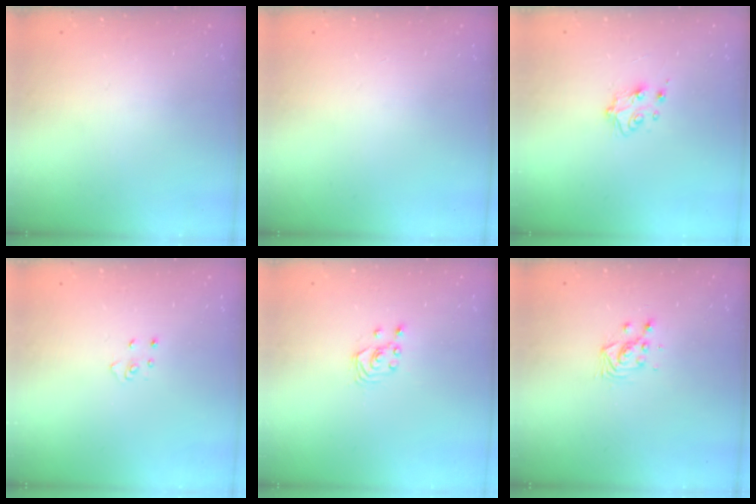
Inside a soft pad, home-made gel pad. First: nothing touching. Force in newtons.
{"total": 0.0}
{"total": 4.8, "press": 4.8, "slide": 0.4}
{"total": 3.2, "press": 3.2, "slide": 0.3}
{"total": 2.1, "press": 2.1, "slide": 0.3}
{"total": 3.7, "press": 3.7, "slide": 0.3}